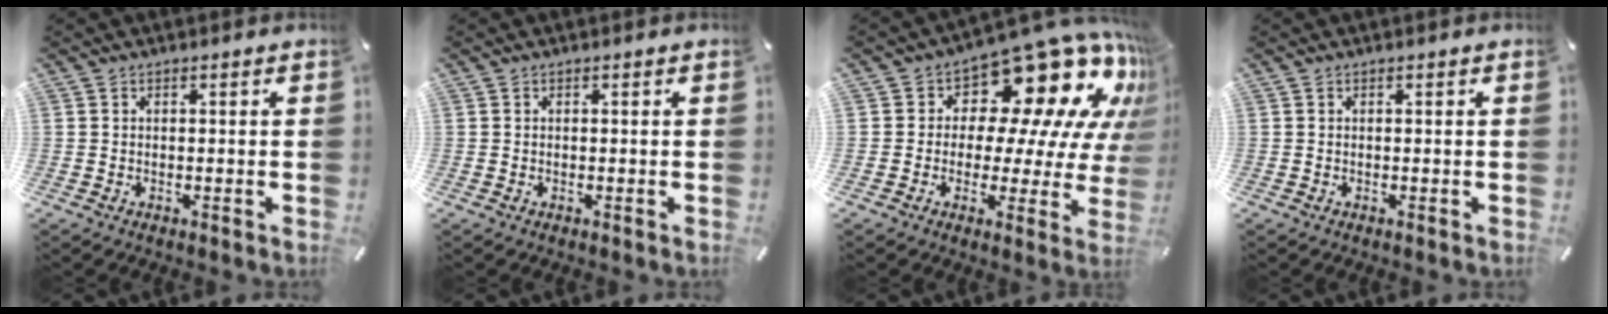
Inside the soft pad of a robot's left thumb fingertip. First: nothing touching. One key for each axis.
{"total": 0.0}
{"total": 18.6, "fx": 11.3, "fy": 9.5, "fz": 11.3, "tx": -0.151, "ty": -0.098, "tz": 0.188}
{"total": 0.0}